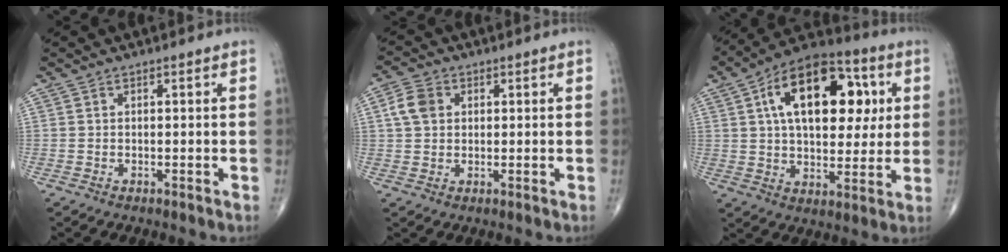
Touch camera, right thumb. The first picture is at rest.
{"total": 5.1, "force": [1.2, 3.9, 2.9], "torque": [-0.050, 0.006, 0.018]}
{"total": 22.1, "force": [6.0, 12.4, 17.3], "torque": [-0.235, 0.010, 0.087]}